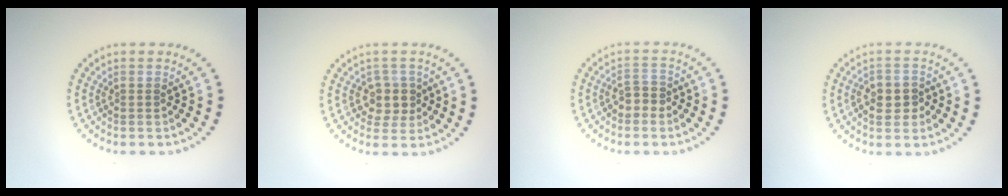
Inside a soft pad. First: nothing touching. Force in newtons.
{"total": 2.5, "press": 2.2, "slide": 1.2}
{"total": 1.8, "press": 1.7, "slide": 0.6}
{"total": 2.8, "press": 2.7, "slide": 0.7}